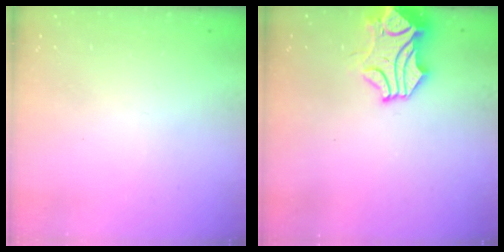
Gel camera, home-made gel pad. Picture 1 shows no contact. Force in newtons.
{"total": 2.7, "press": 2.3, "slide": 1.5}